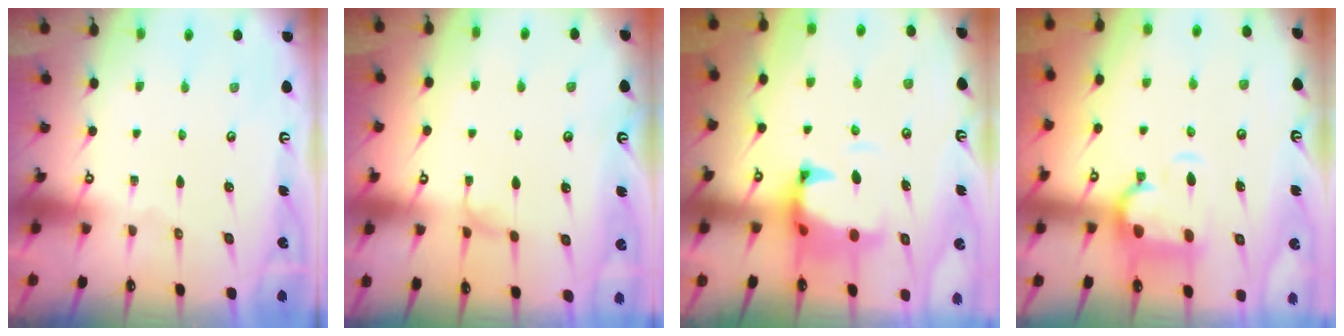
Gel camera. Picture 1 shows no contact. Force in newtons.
{"total": 0.9, "press": 0.3, "slide": 0.8}
{"total": 3.5, "press": 3.3, "slide": 1.2}
{"total": 2.8, "press": 2.5, "slide": 1.4}